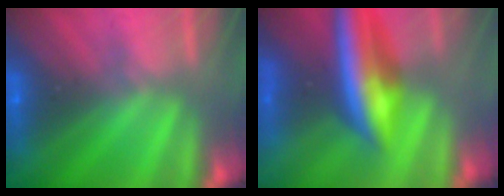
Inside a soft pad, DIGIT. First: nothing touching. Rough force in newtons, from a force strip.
{"total": 10.8}